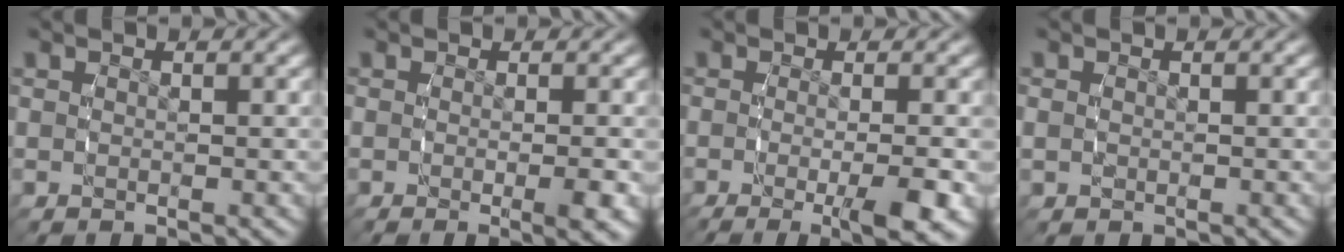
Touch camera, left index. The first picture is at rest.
{"total": 1.4, "force": [-0.6, -0.1, 1.3], "torque": [-0.016, 0.003, -0.016]}
{"total": 3.7, "force": [-2.1, 0.1, 3.1], "torque": [-0.051, -0.009, -0.033]}
{"total": 1.1, "force": [-0.3, 1.0, 0.1], "torque": [-0.013, -0.009, 0.000]}